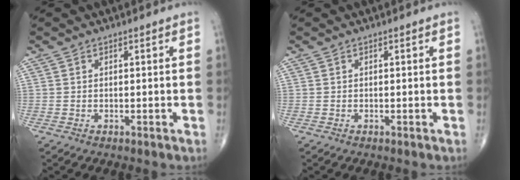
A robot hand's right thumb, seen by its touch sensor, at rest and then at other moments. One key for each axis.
{"total": 0.0}